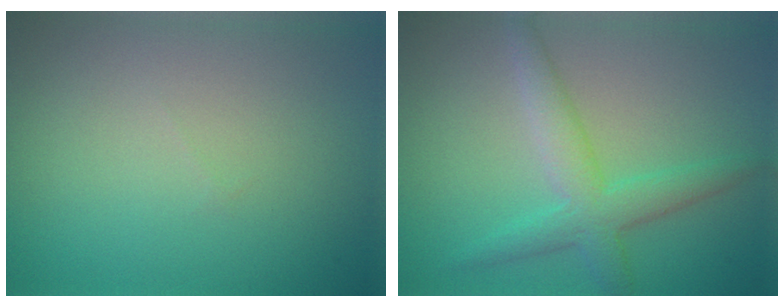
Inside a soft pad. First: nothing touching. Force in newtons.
{"total": 3.9, "press": 3.9, "slide": 0.1}